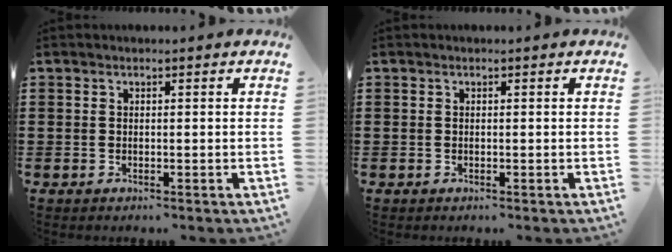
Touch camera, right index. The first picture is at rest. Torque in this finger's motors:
{"motor_torque": [1.85, 0.28, 0.01, -0.01]}